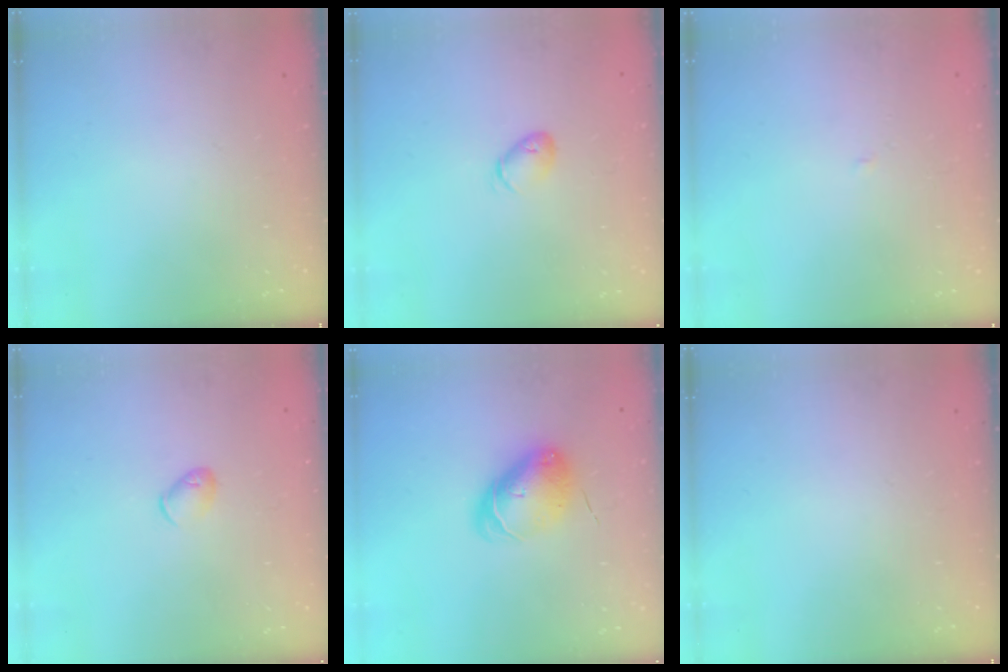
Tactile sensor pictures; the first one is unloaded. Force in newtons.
{"total": 5.7, "press": 5.6, "slide": 1.2}
{"total": 1.9, "press": 1.9, "slide": 0.3}
{"total": 5.6, "press": 5.5, "slide": 0.9}
{"total": 8.8, "press": 8.7, "slide": 1.2}
{"total": 0.0}